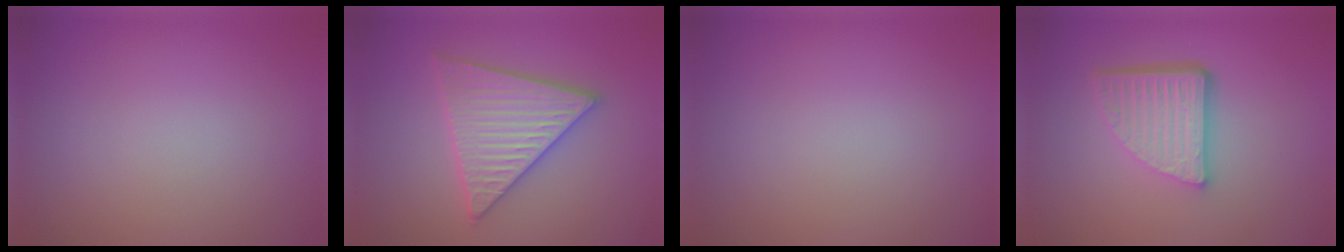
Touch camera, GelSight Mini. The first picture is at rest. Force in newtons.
{"total": 5.6, "press": 5.6, "slide": 0.7}
{"total": 0.0}
{"total": 5.7, "press": 3.8, "slide": 4.2}